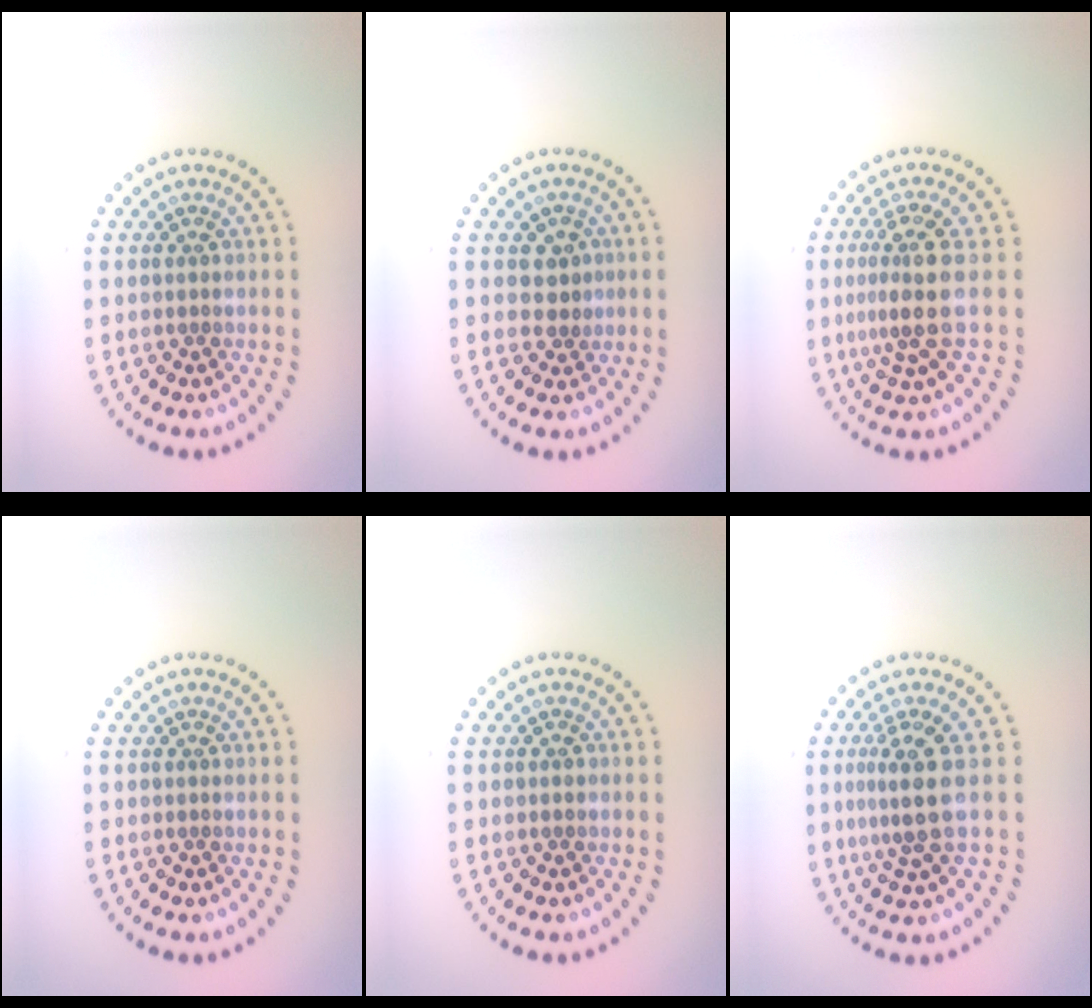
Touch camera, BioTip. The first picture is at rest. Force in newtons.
{"total": 1.8, "press": 1.6, "slide": 0.9}
{"total": 3.9, "press": 2.8, "slide": 2.6}
{"total": 0.0}
{"total": 0.7, "press": 0.7, "slide": 0.0}
{"total": 3.4, "press": 2.5, "slide": 2.2}